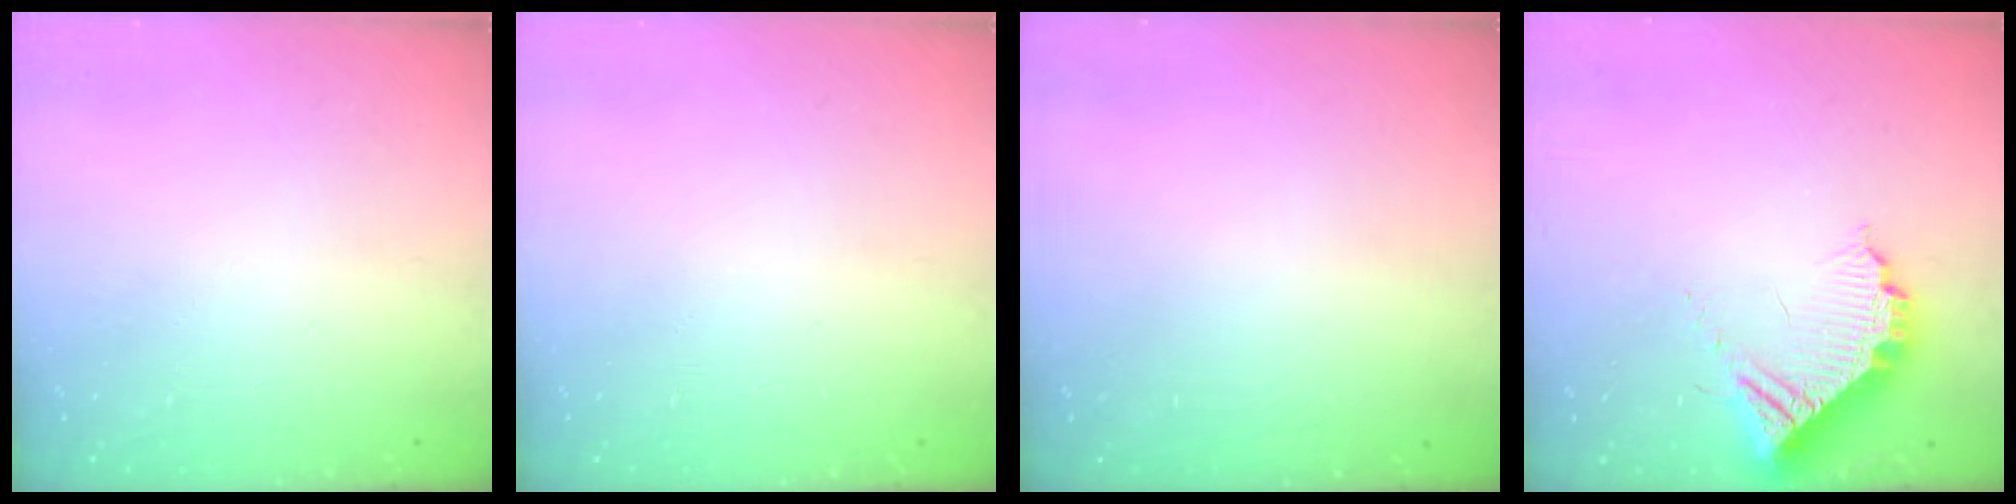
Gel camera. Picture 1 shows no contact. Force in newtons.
{"total": 0.0}
{"total": 3.0, "press": 3.0, "slide": 0.1}
{"total": 11.1, "press": 11.0, "slide": 1.0}